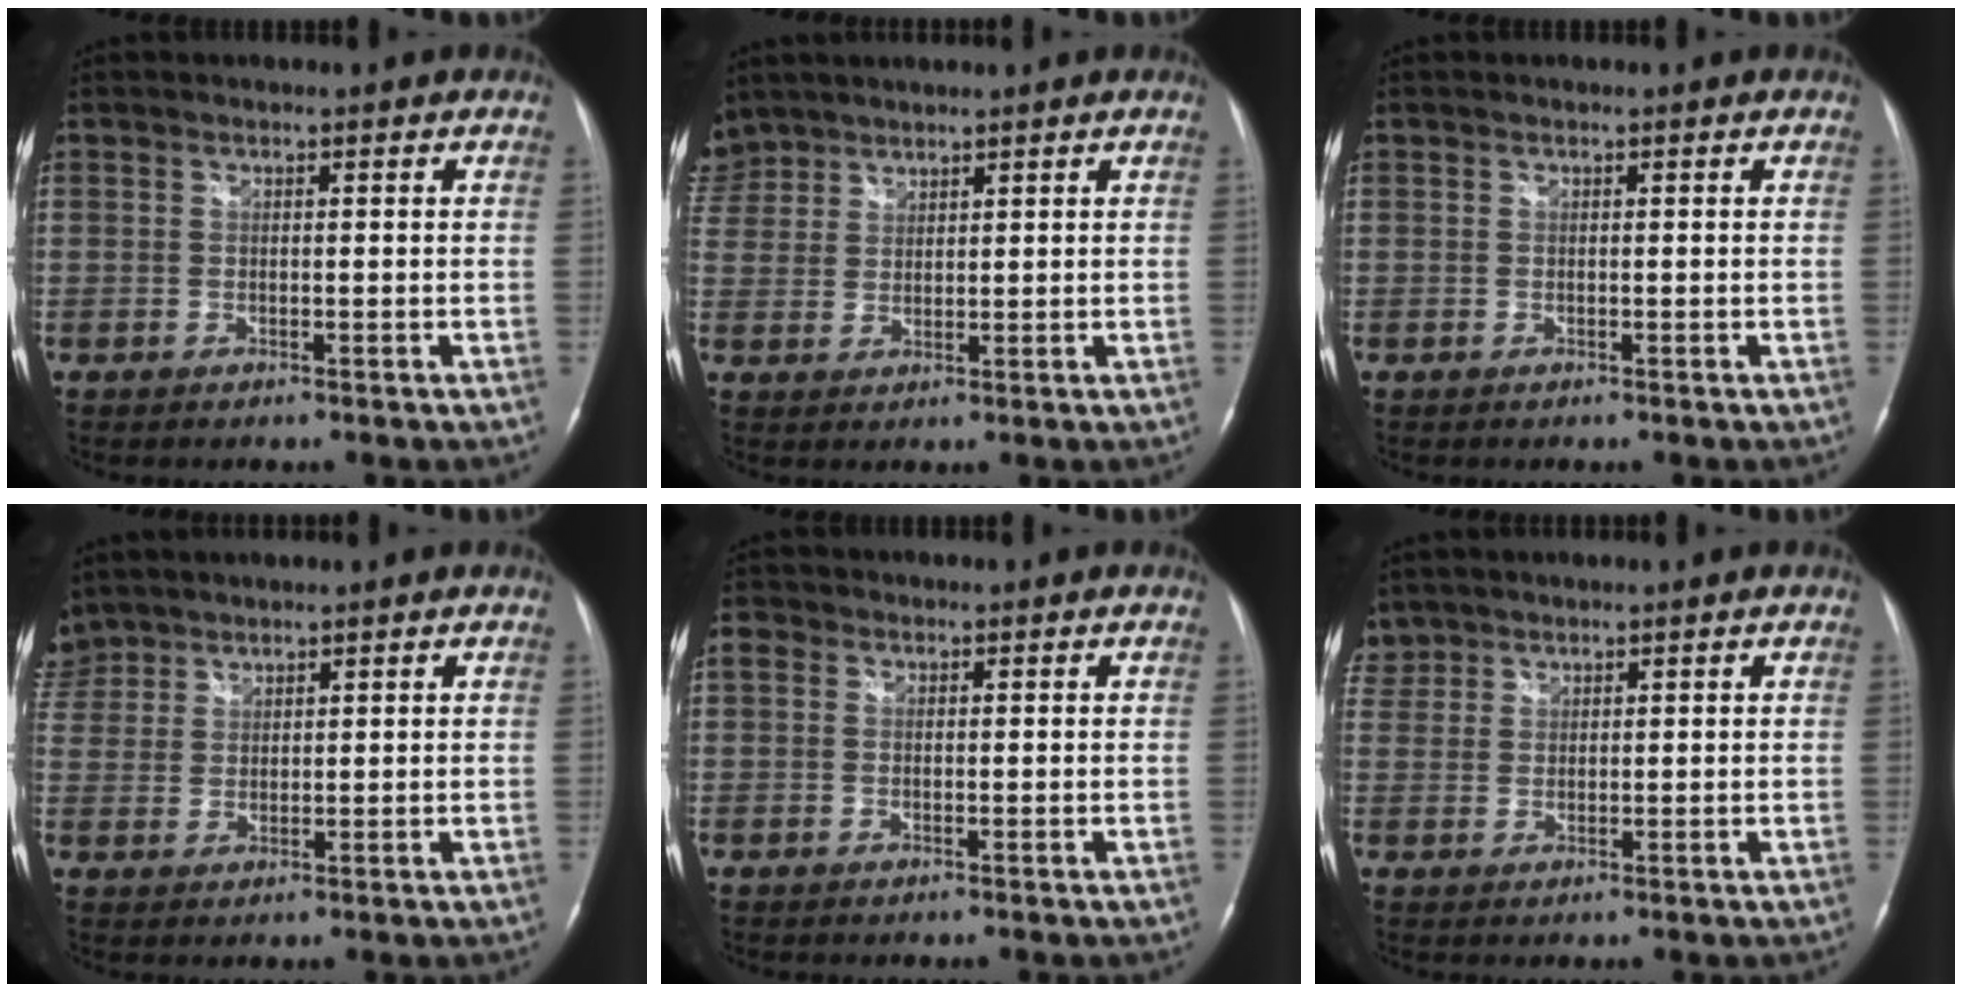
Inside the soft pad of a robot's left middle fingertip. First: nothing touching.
{"total": 6.0, "force": [5.0, 3.3, 0.3], "torque": [-0.011, 0.013, 0.107]}
{"total": 0.0}
{"total": 5.7, "force": [4.7, 3.3, 0.1], "torque": [-0.005, 0.013, 0.100]}
{"total": 1.6, "force": [0.5, 1.4, 0.7], "torque": [-0.014, 0.014, 0.007]}
{"total": 3.3, "force": [2.6, 2.0, -0.3], "torque": [0.010, 0.008, 0.052]}